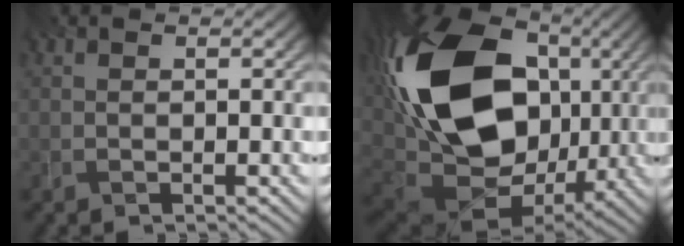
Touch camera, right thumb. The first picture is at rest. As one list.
[{"total": 21.9, "force": [3.4, 15.1, 15.5], "torque": [-0.349, 0.002, 0.053]}]